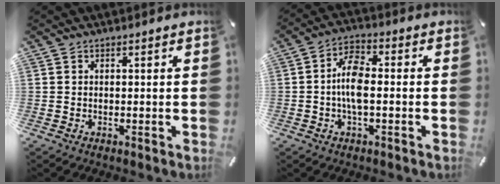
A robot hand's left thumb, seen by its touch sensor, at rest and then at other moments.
{"total": 7.5, "force": [-0.8, 3.5, 6.6], "torque": [-0.136, 0.008, -0.017]}